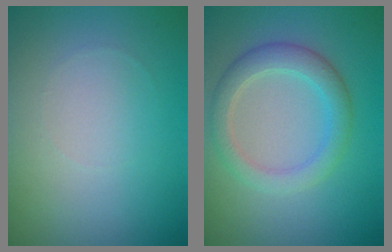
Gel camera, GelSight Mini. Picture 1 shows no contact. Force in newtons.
{"total": 3.3, "press": 3.3, "slide": 0.2}